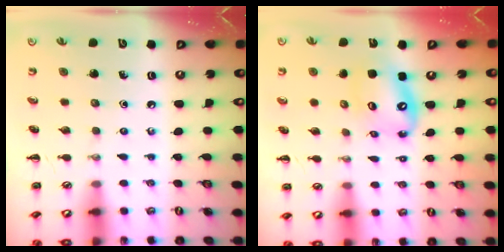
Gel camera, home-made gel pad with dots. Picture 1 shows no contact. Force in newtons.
{"total": 11.0, "press": 10.6, "slide": 2.7}